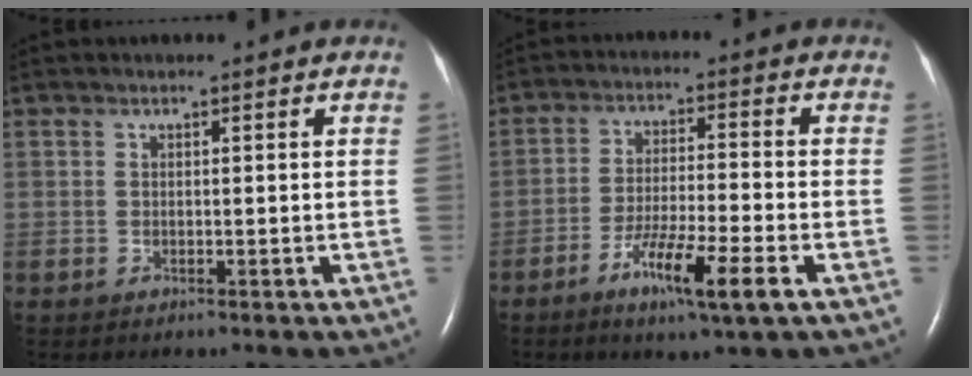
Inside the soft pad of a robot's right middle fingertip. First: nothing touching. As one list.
[{"total": 9.1, "force": [-4.7, 0.1, 7.8], "torque": [-0.144, -0.017, -0.084]}]